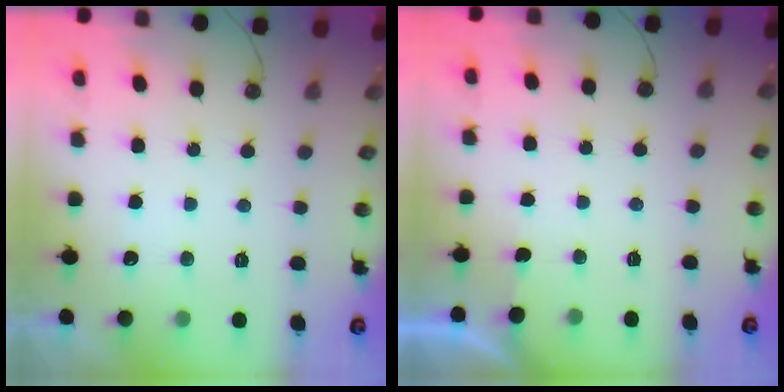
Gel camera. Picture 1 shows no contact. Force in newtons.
{"total": 0.7, "press": 0.7, "slide": 0.1}